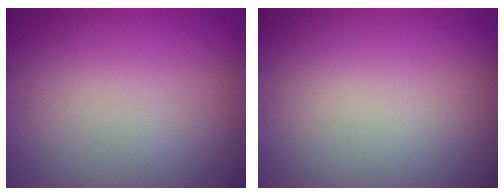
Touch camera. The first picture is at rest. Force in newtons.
{"total": 0.0}